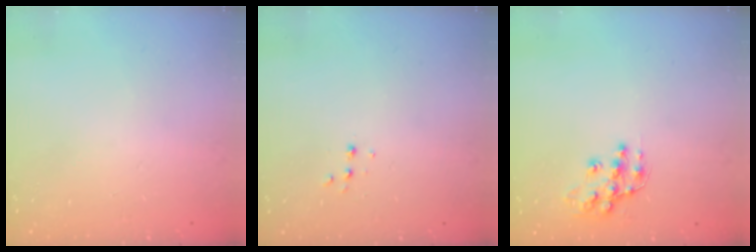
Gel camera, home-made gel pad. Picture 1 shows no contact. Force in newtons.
{"total": 4.1, "press": 4.0, "slide": 0.8}
{"total": 10.7, "press": 10.7, "slide": 0.6}